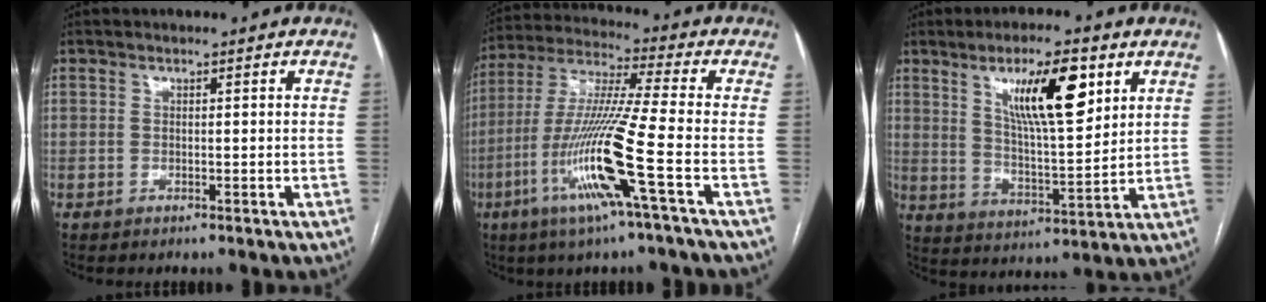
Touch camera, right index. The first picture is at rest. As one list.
[{"total": 15.5, "force": [-5.6, -1.5, 14.3], "torque": [-0.293, -0.018, -0.114]}, {"total": 12.8, "force": [6.0, 2.7, 10.9], "torque": [-0.189, 0.003, 0.106]}]